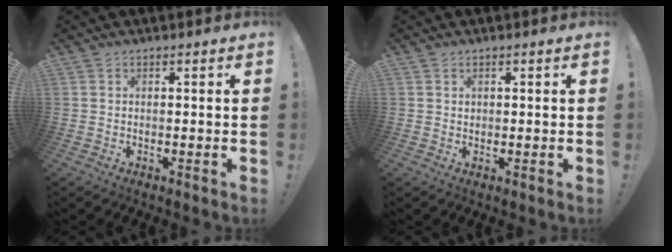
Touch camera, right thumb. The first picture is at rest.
{"total": 0.8, "force": [0.3, 0.7, 0.2], "torque": [-0.001, 0.001, 0.006]}